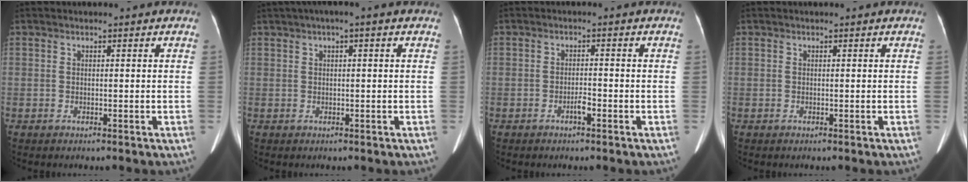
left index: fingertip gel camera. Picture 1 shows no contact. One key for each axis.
{"total": 3.2, "fx": 1.5, "fy": 0.3, "fz": 2.8, "tx": -0.053, "ty": 0.019, "tz": 0.023}
{"total": 1.6, "fx": -1.1, "fy": 0.3, "fz": 1.2, "tx": -0.021, "ty": 0.001, "tz": -0.017}
{"total": 0.0}